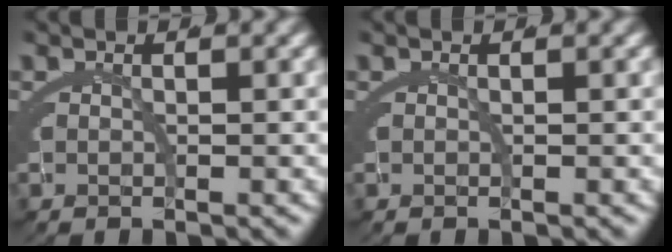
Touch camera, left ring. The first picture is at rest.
{"total": 0.0}